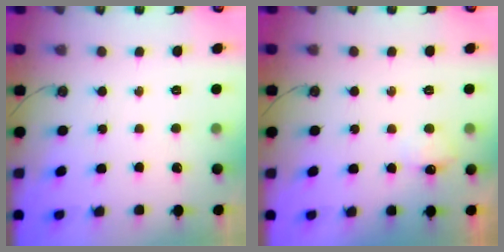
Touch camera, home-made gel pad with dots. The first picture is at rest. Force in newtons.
{"total": 5.5, "press": 5.4, "slide": 0.9}